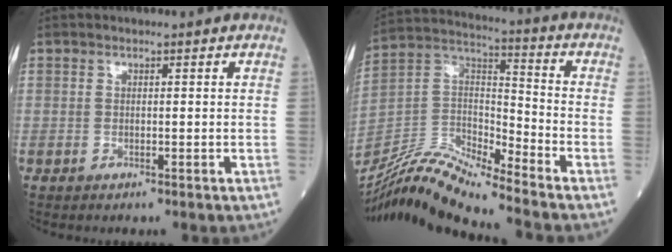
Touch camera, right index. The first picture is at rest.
{"total": 15.6, "force": [-14.7, -0.8, 5.2], "torque": [-0.106, 0.025, -0.282]}